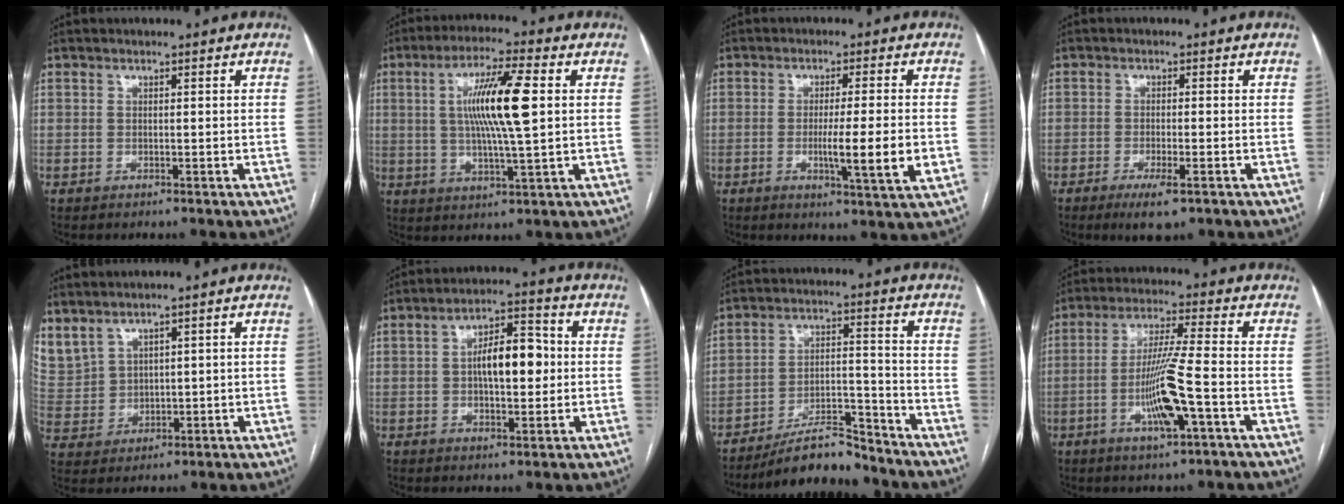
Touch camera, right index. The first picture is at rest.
{"total": 12.0, "force": [1.9, 0.8, 11.8], "torque": [-0.219, 0.004, 0.034]}
{"total": 8.3, "force": [-1.5, -0.3, 8.2], "torque": [-0.132, -0.019, -0.027]}
{"total": 4.6, "force": [-2.6, 0.8, 3.7], "torque": [-0.069, -0.009, -0.040]}
{"total": 10.8, "force": [7.1, 6.8, 4.4], "torque": [-0.137, 0.017, 0.171]}
{"total": 9.0, "force": [0.4, 3.6, 8.2], "torque": [-0.138, 0.021, 0.007]}
{"total": 9.5, "force": [-8.6, 1.9, 3.5], "torque": [-0.055, 0.014, -0.148]}
{"total": 10.0, "force": [-3.1, -0.1, 9.5], "torque": [-0.187, -0.006, -0.059]}